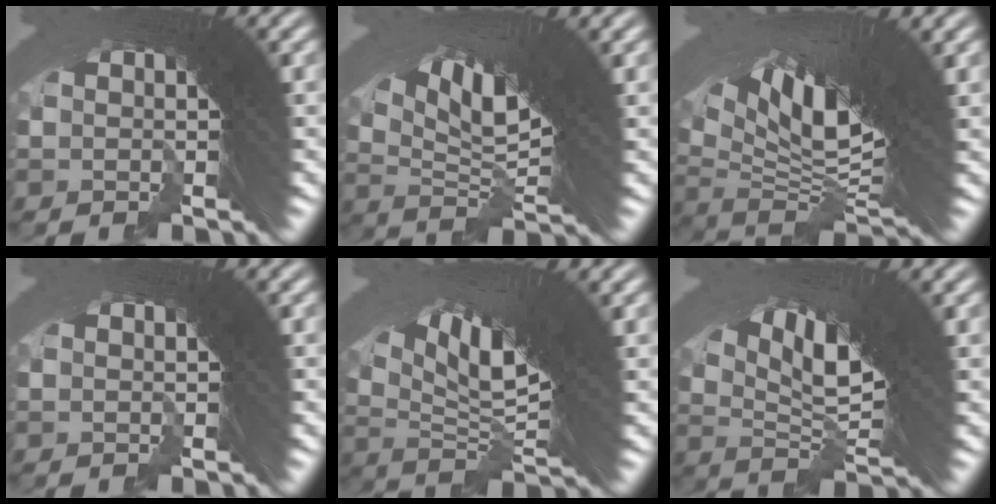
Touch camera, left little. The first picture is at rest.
{"total": 9.3, "force": [1.7, 4.5, 8.0], "torque": [-0.144, -0.009, 0.032]}
{"total": 13.8, "force": [0.4, 6.7, 12.0], "torque": [-0.216, -0.028, 0.021]}
{"total": 0.0}
{"total": 11.7, "force": [2.6, 5.7, 9.8], "torque": [-0.165, 0.001, 0.041]}
{"total": 8.6, "force": [1.4, 4.3, 7.4], "torque": [-0.135, -0.014, 0.028]}